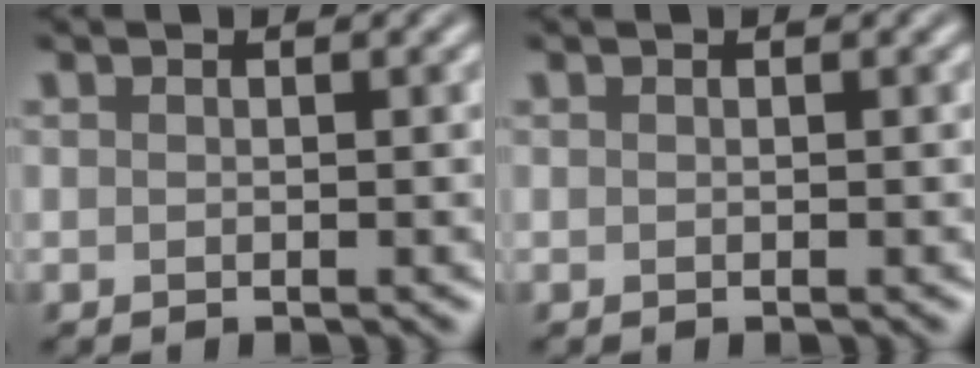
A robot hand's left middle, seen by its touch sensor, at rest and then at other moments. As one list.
[{"total": 0.0}]